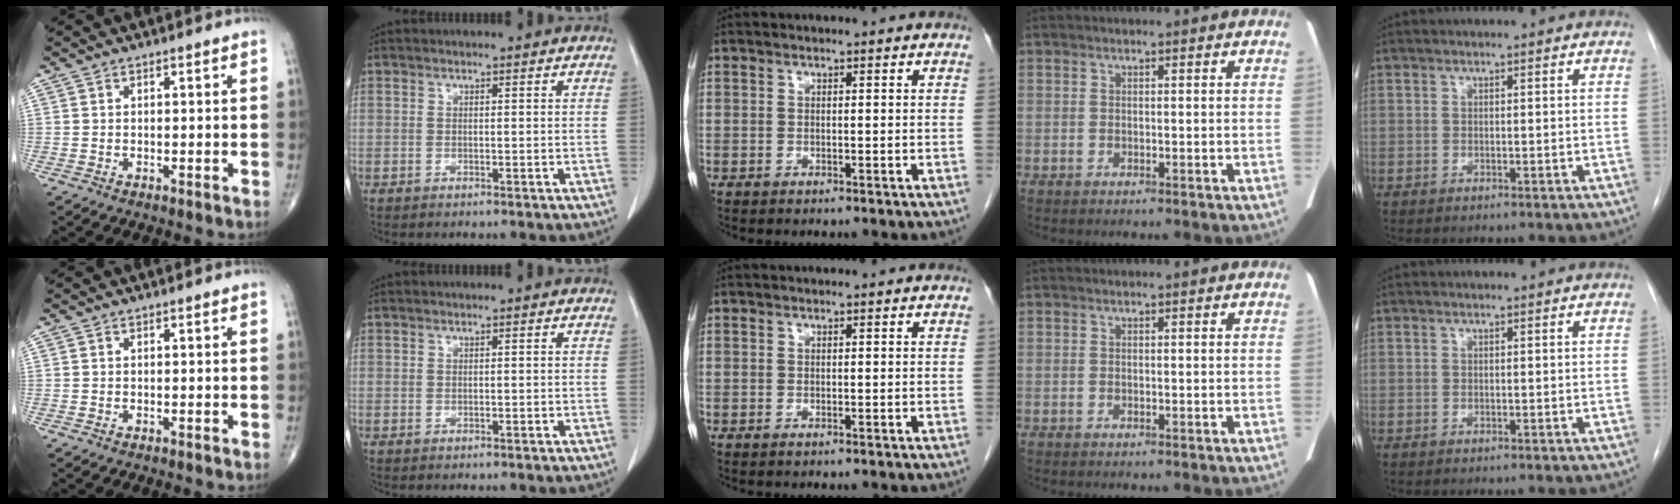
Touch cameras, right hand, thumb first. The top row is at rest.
{}